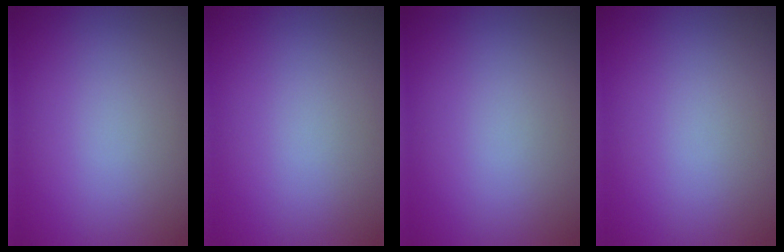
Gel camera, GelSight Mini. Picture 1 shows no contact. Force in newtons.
{"total": 0.0}
{"total": 0.0}
{"total": 0.0}